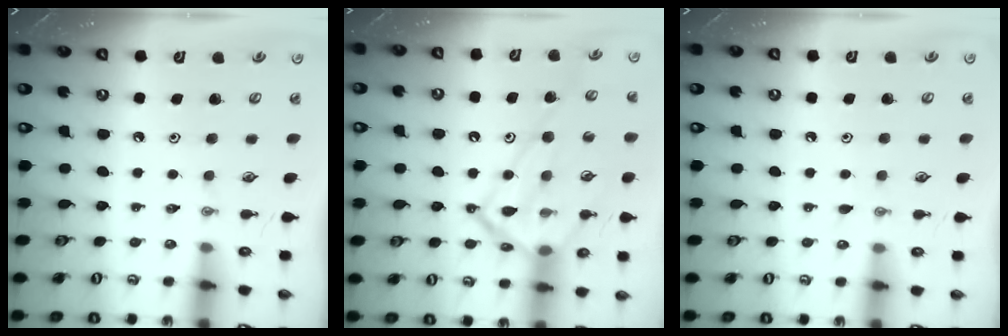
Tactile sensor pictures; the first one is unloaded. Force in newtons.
{"total": 19.9, "press": 19.9, "slide": 1.2}
{"total": 5.9, "press": 5.9, "slide": 0.6}